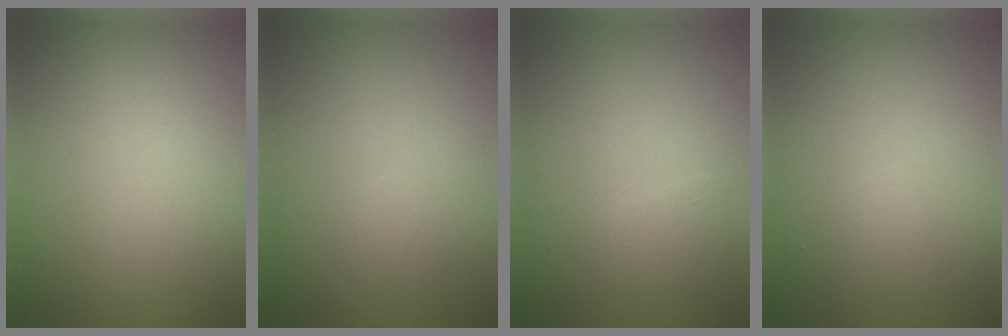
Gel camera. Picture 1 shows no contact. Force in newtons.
{"total": 0.9, "press": 0.9, "slide": 0.0}
{"total": 1.3, "press": 1.2, "slide": 0.0}
{"total": 1.4, "press": 1.4, "slide": 0.1}